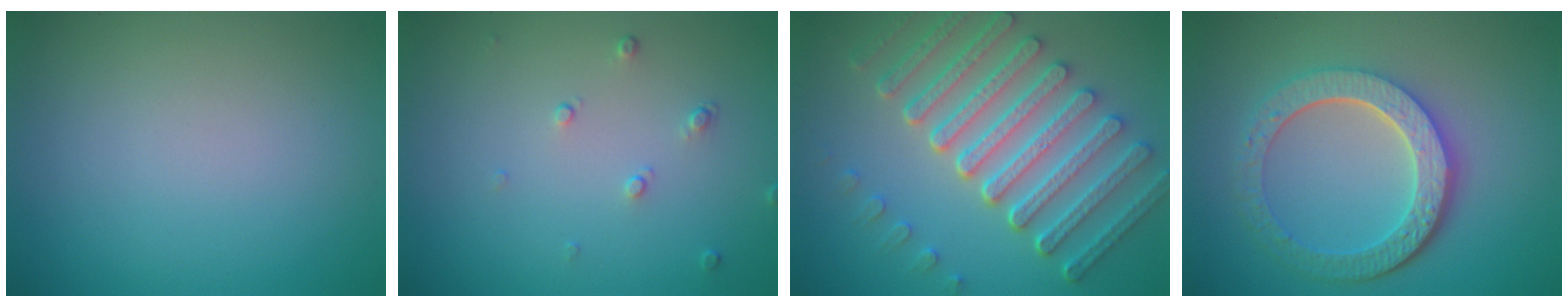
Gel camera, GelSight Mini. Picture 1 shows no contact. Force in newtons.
{"total": 0.9, "press": 0.6, "slide": 0.7}
{"total": 8.4, "press": 6.4, "slide": 5.4}
{"total": 6.1, "press": 4.6, "slide": 4.0}